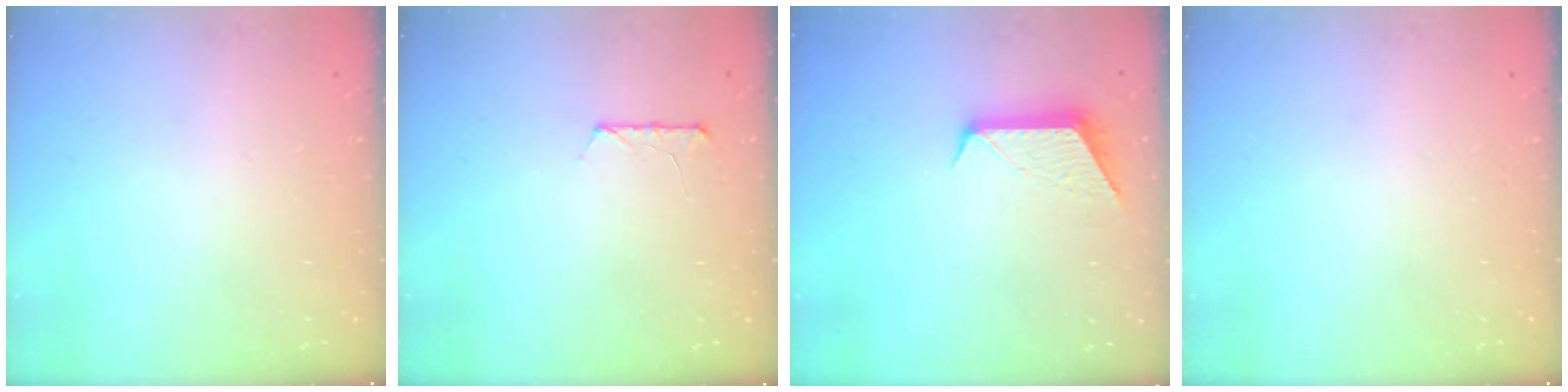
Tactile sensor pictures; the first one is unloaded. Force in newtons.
{"total": 5.6, "press": 5.6, "slide": 0.5}
{"total": 9.4, "press": 9.4, "slide": 0.5}
{"total": 0.0}